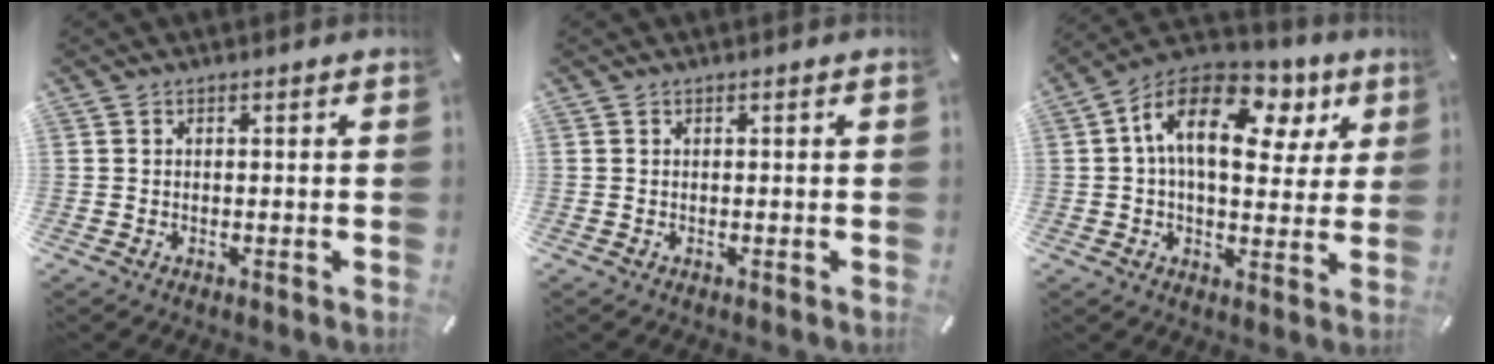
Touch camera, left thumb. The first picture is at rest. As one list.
[{"total": 0.0}, {"total": 17.3, "force": [6.0, 9.9, 12.8], "torque": [-0.215, -0.014, 0.103]}]